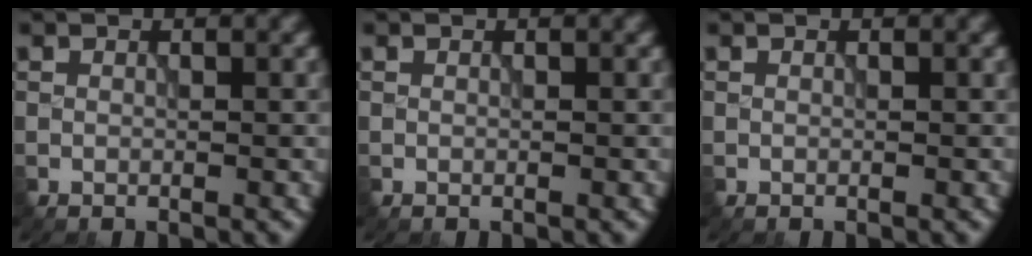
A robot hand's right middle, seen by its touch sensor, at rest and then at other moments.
{"total": 0.0}
{"total": 0.0}